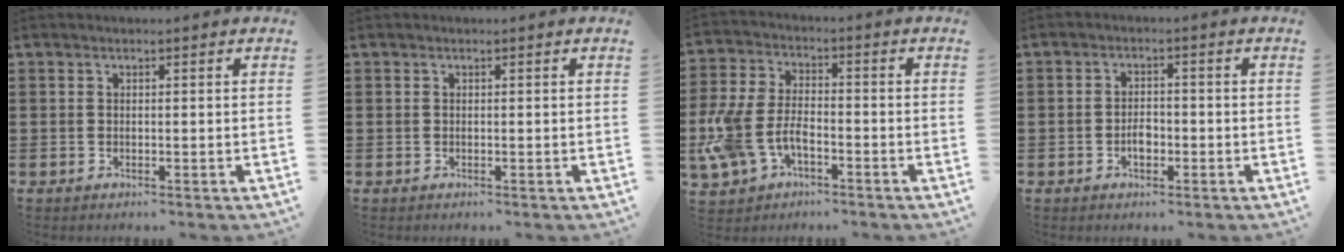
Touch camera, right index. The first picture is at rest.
{"total": 0.0}
{"total": 7.4, "force": [-3.2, 4.2, 5.3], "torque": [-0.149, -0.003, -0.071]}
{"total": 2.7, "force": [-1.0, 1.7, 1.8], "torque": [-0.027, -0.001, -0.021]}